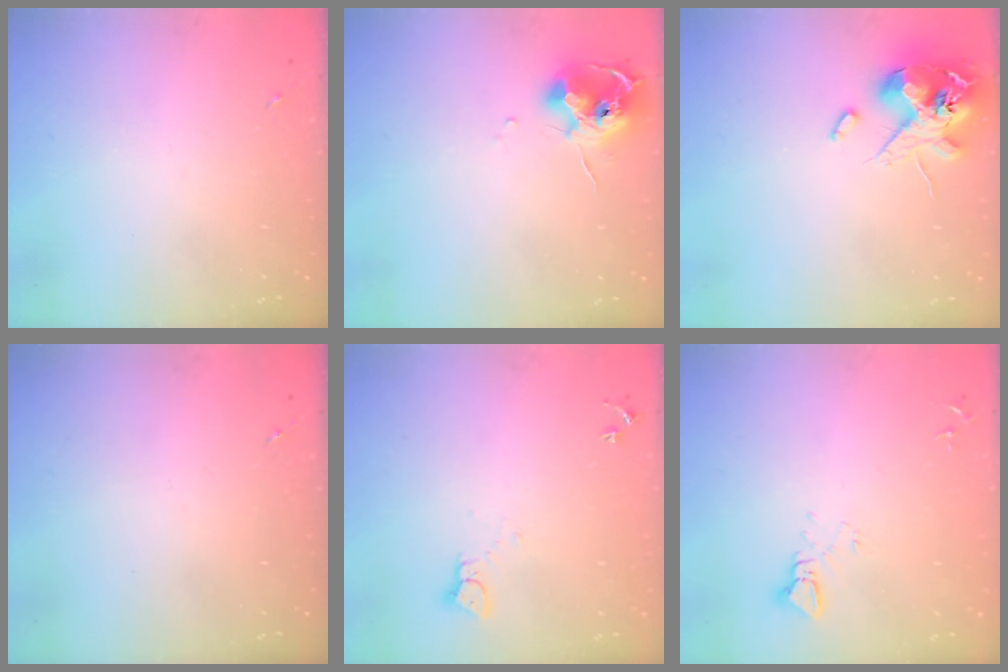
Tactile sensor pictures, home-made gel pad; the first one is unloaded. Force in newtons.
{"total": 11.7, "press": 11.7, "slide": 0.7}
{"total": 13.4, "press": 13.2, "slide": 2.3}
{"total": 0.0}
{"total": 2.1, "press": 2.1, "slide": 0.2}
{"total": 2.5, "press": 2.5, "slide": 0.1}